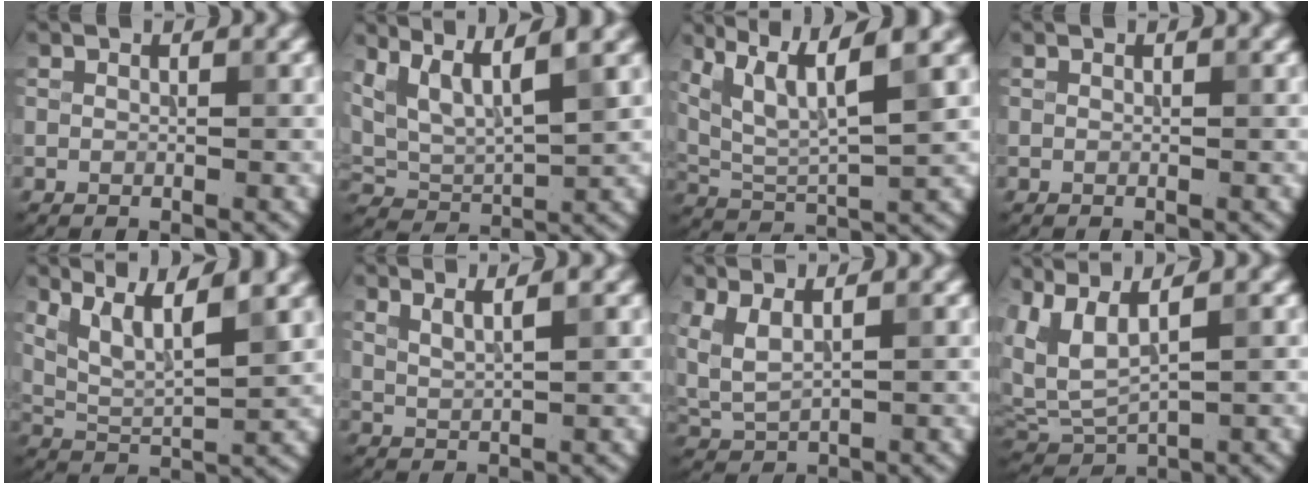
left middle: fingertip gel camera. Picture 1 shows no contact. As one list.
[{"total": 6.3, "force": [4.1, 1.4, 4.5], "torque": [-0.094, 0.006, 0.081]}, {"total": 7.6, "force": [3.9, 2.0, 6.3], "torque": [-0.123, 0.004, 0.077]}, {"total": 0.0}, {"total": 6.2, "force": [3.8, 1.5, 4.7], "torque": [-0.087, 0.008, 0.063]}, {"total": 2.6, "force": [1.7, 0.7, 1.8], "torque": [-0.021, 0.008, 0.021]}, {"total": 3.5, "force": [1.8, 1.3, 2.7], "torque": [-0.069, -0.001, 0.045]}, {"total": 5.5, "force": [2.9, 1.7, 4.3], "torque": [-0.112, 0.010, 0.062]}]